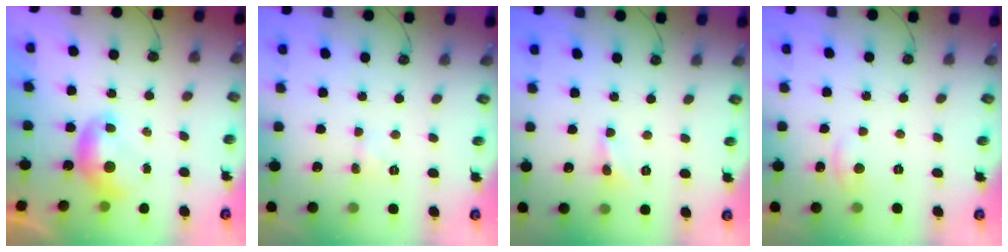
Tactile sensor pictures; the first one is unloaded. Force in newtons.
{"total": 1.3, "press": 1.2, "slide": 0.4}
{"total": 1.2, "press": 1.1, "slide": 0.5}
{"total": 0.7, "press": 0.3, "slide": 0.7}